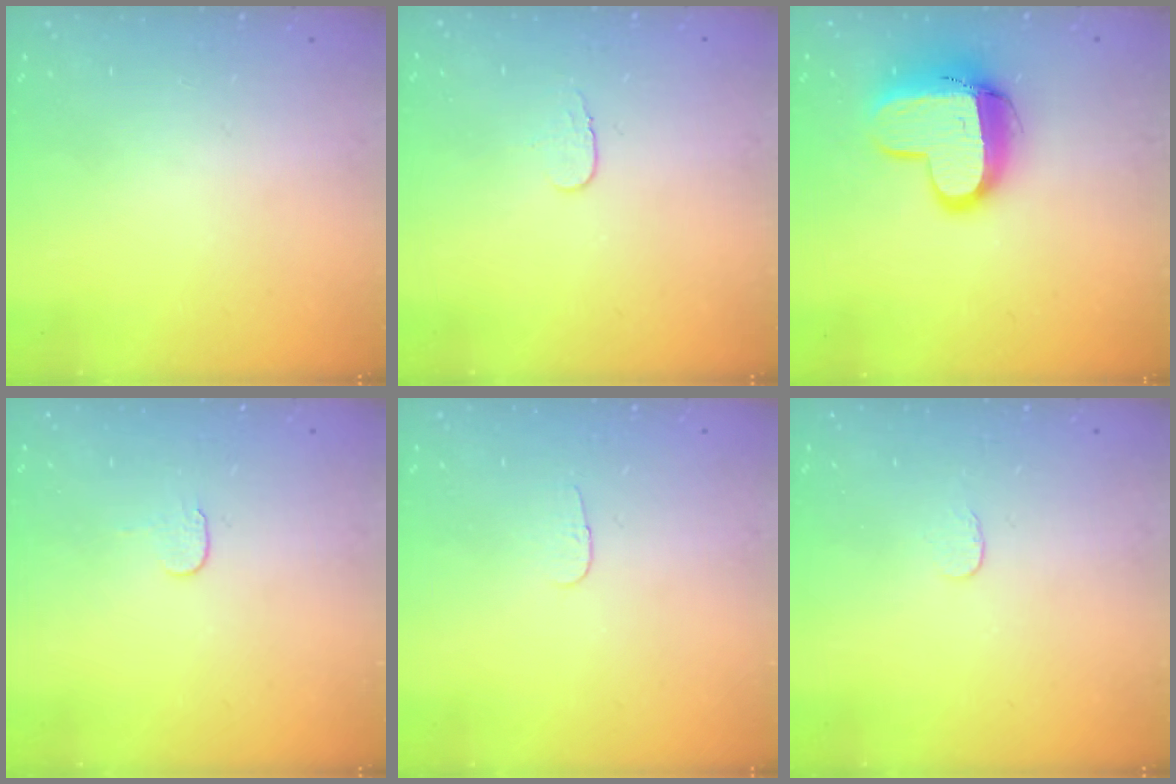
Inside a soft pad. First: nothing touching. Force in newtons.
{"total": 3.9, "press": 3.9, "slide": 0.4}
{"total": 13.0, "press": 13.0, "slide": 1.2}
{"total": 3.9, "press": 3.8, "slide": 0.4}
{"total": 2.8, "press": 2.8, "slide": 0.3}
{"total": 2.6, "press": 2.6, "slide": 0.2}